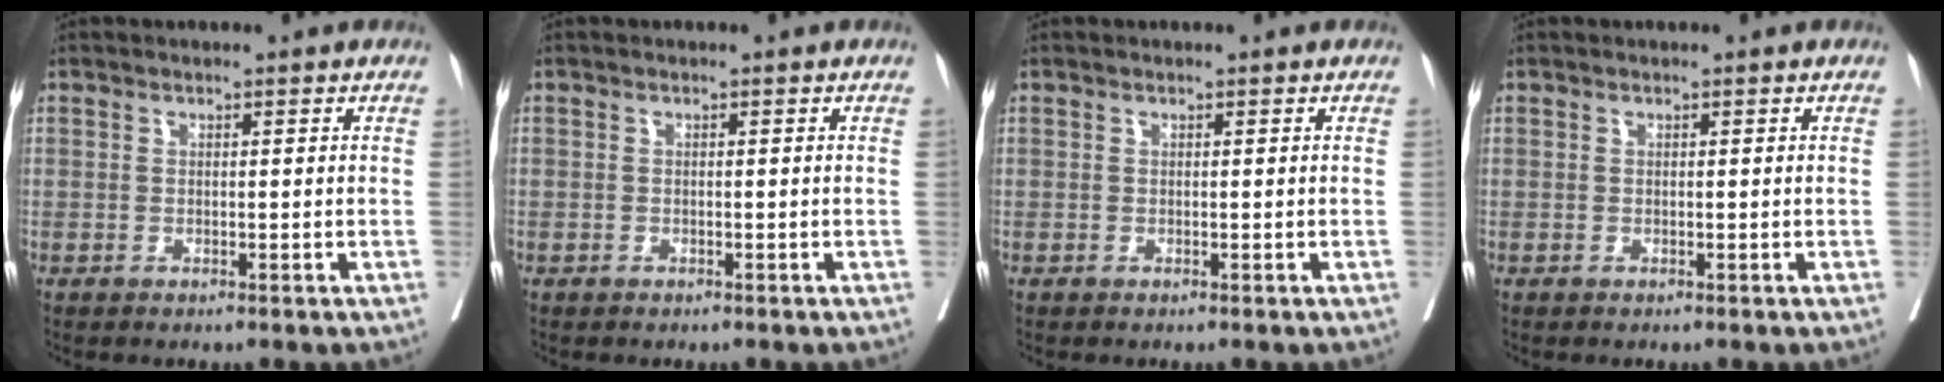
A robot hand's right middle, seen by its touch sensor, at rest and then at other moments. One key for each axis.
{"total": 0.6, "fx": -0.3, "fy": 0.5, "fz": -0.1, "tx": -0.005, "ty": 0.005, "tz": -0.007}
{"total": 0.0}
{"total": 0.0}